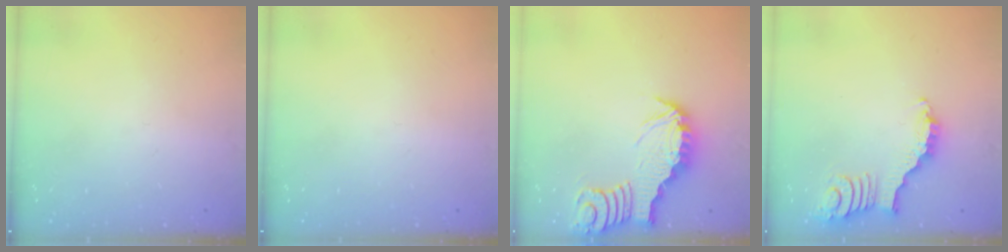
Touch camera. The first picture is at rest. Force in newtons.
{"total": 0.0}
{"total": 2.9, "press": 2.9, "slide": 0.3}
{"total": 2.2, "press": 2.2, "slide": 0.4}